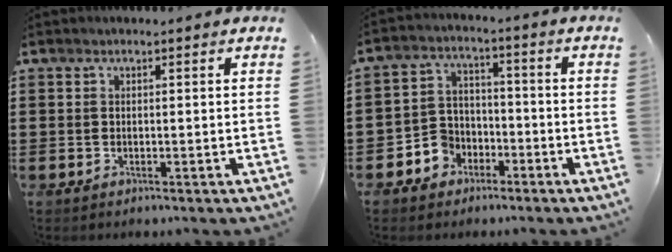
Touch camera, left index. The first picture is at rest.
{"total": 5.0, "force": [-2.8, 4.0, 0.9], "torque": [-0.041, 0.005, -0.059]}